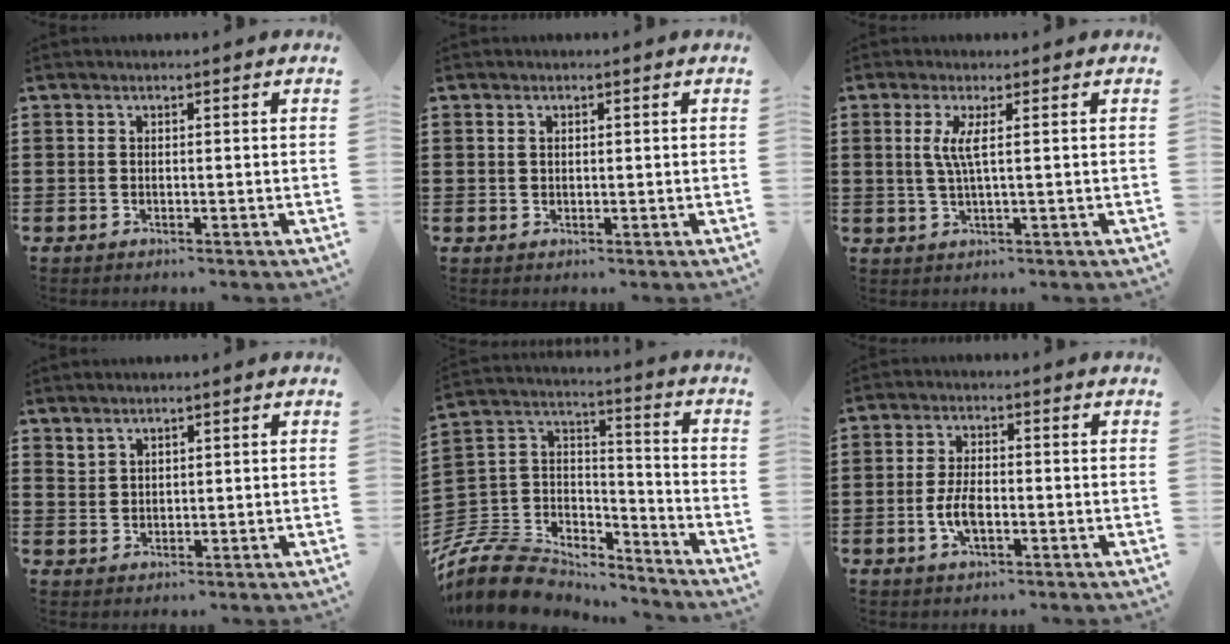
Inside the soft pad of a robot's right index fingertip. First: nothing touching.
{"total": 0.7, "force": [0.3, 0.4, 0.5], "torque": [-0.013, 0.002, 0.006]}
{"total": 3.7, "force": [0.6, 0.1, 3.7], "torque": [-0.080, -0.007, 0.006]}
{"total": 1.8, "force": [1.7, 0.7, 0.2], "torque": [-0.007, 0.001, 0.034]}
{"total": 10.1, "force": [-8.4, 4.9, 2.6], "torque": [-0.094, 0.004, -0.170]}
{"total": 4.7, "force": [-1.1, 2.0, 4.1], "torque": [-0.094, -0.004, -0.024]}